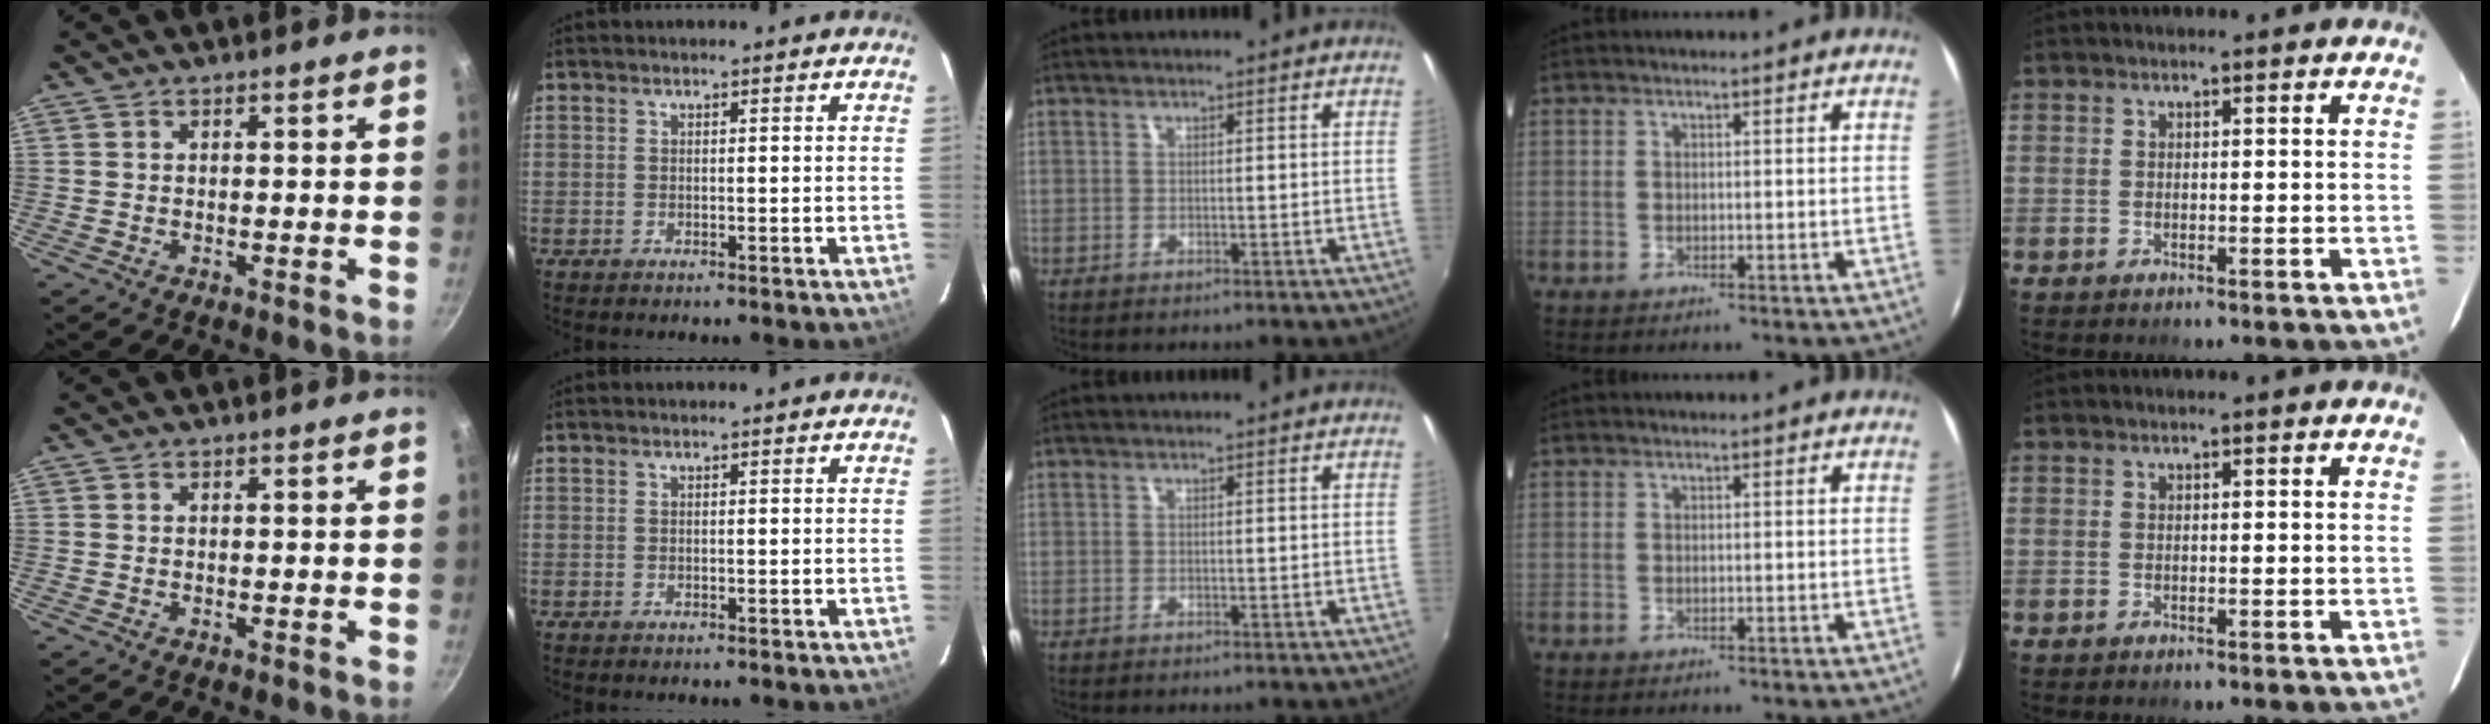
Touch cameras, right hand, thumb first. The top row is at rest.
{}